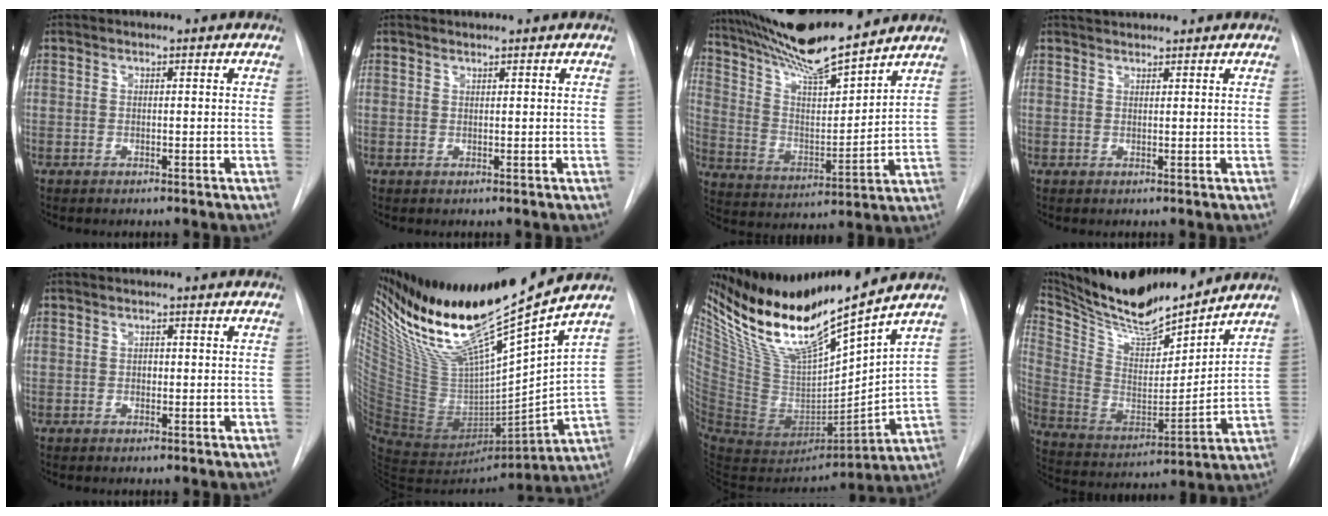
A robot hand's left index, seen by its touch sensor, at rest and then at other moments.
{"total": 1.0, "force": [0.9, -0.1, 0.2], "torque": [-0.007, 0.005, 0.021]}
{"total": 17.6, "force": [15.4, 1.0, 8.4], "torque": [-0.152, -0.005, 0.274]}
{"total": 2.8, "force": [2.7, 0.3, 0.6], "torque": [-0.011, 0.024, 0.048]}
{"total": 0.5, "force": [0.0, 0.4, 0.3], "torque": [-0.004, -0.001, -0.001]}
{"total": 22.9, "force": [18.6, 0.3, 13.4], "torque": [-0.212, -0.016, 0.340]}
{"total": 21.7, "force": [17.2, 1.4, 13.2], "torque": [-0.228, -0.015, 0.327]}
{"total": 19.8, "force": [18.1, 2.7, 7.8], "torque": [-0.156, -0.019, 0.312]}